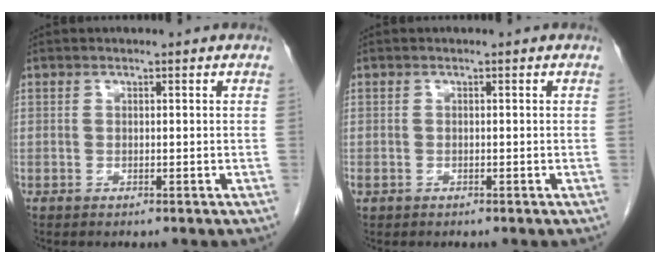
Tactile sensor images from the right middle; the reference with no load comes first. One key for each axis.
{"total": 0.6, "fx": -0.3, "fy": 0.5, "fz": 0.4, "tx": -0.012, "ty": 0.000, "tz": -0.002}